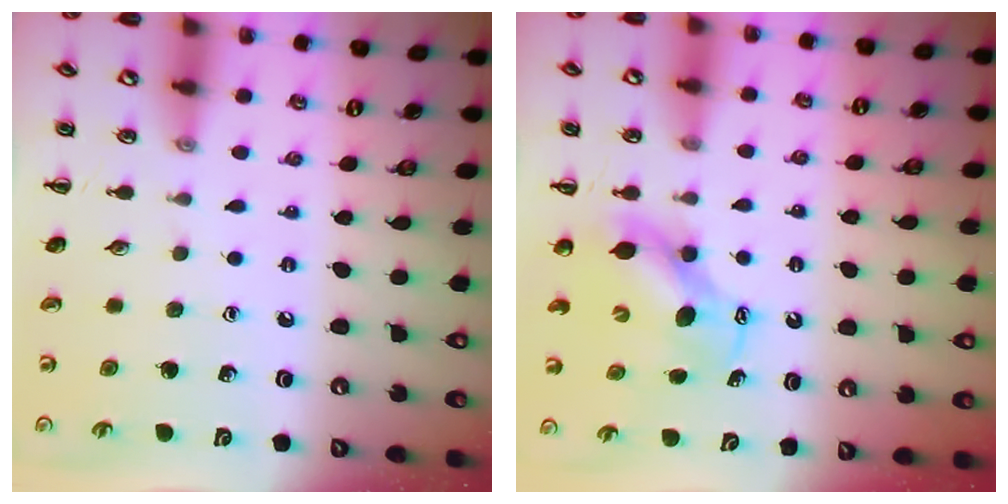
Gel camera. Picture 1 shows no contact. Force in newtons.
{"total": 6.5, "press": 6.4, "slide": 1.0}